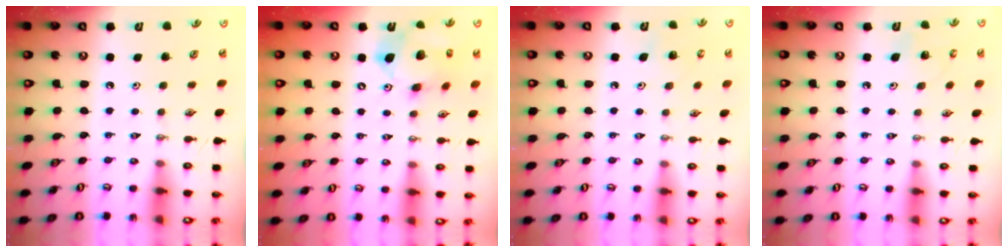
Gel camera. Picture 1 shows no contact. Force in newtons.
{"total": 13.9, "press": 13.7, "slide": 2.4}
{"total": 4.8, "press": 4.7, "slide": 0.4}
{"total": 5.4, "press": 5.4, "slide": 0.9}